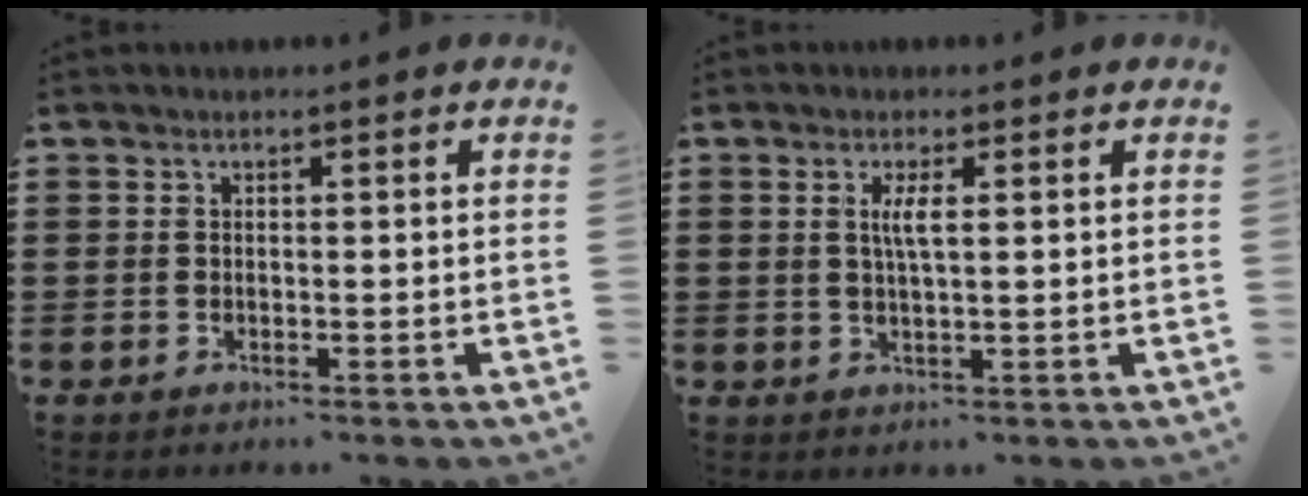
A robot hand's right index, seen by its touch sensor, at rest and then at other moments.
{"total": 2.8, "force": [0.7, 0.5, 2.7], "torque": [-0.055, 0.003, 0.009]}